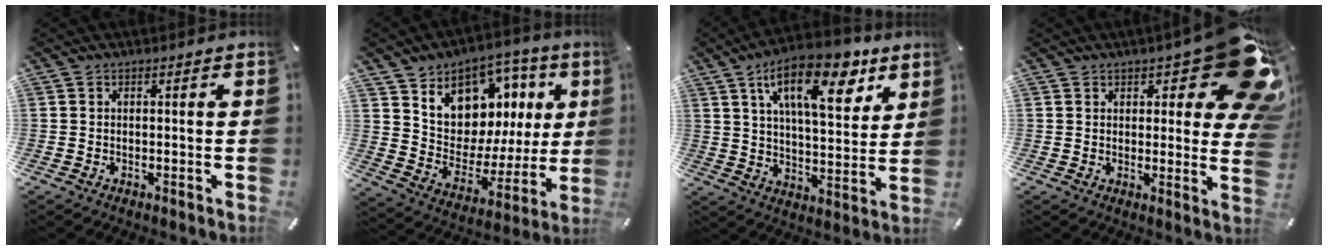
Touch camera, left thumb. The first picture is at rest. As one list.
[{"total": 11.9, "force": [7.2, 8.8, 3.6], "torque": [-0.051, -0.085, 0.128]}, {"total": 18.6, "force": [10.0, 8.2, 13.4], "torque": [-0.197, -0.041, 0.159]}, {"total": 16.4, "force": [9.1, 6.4, 12.0], "torque": [-0.135, -0.074, 0.154]}]